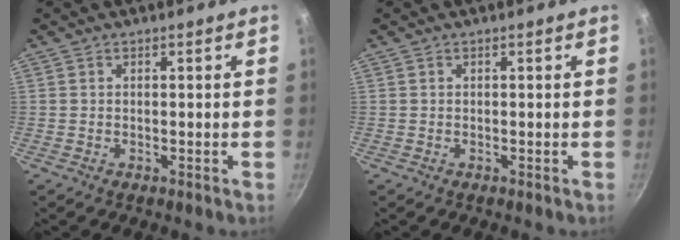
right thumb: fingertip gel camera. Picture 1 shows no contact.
{"total": 0.0}